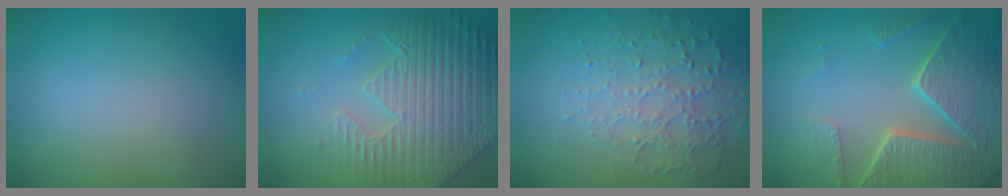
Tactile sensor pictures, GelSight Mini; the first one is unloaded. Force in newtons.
{"total": 8.1, "press": 6.4, "slide": 5.0}
{"total": 5.0, "press": 3.5, "slide": 3.5}
{"total": 8.4, "press": 6.0, "slide": 5.9}